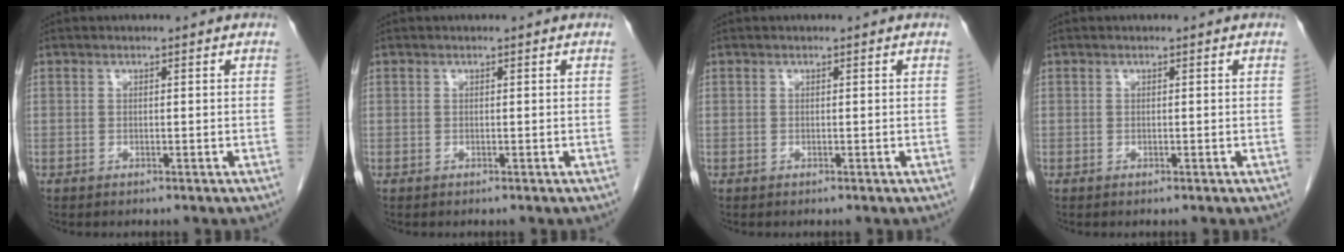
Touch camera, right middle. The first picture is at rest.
{"total": 0.0}
{"total": 0.0}
{"total": 0.0}